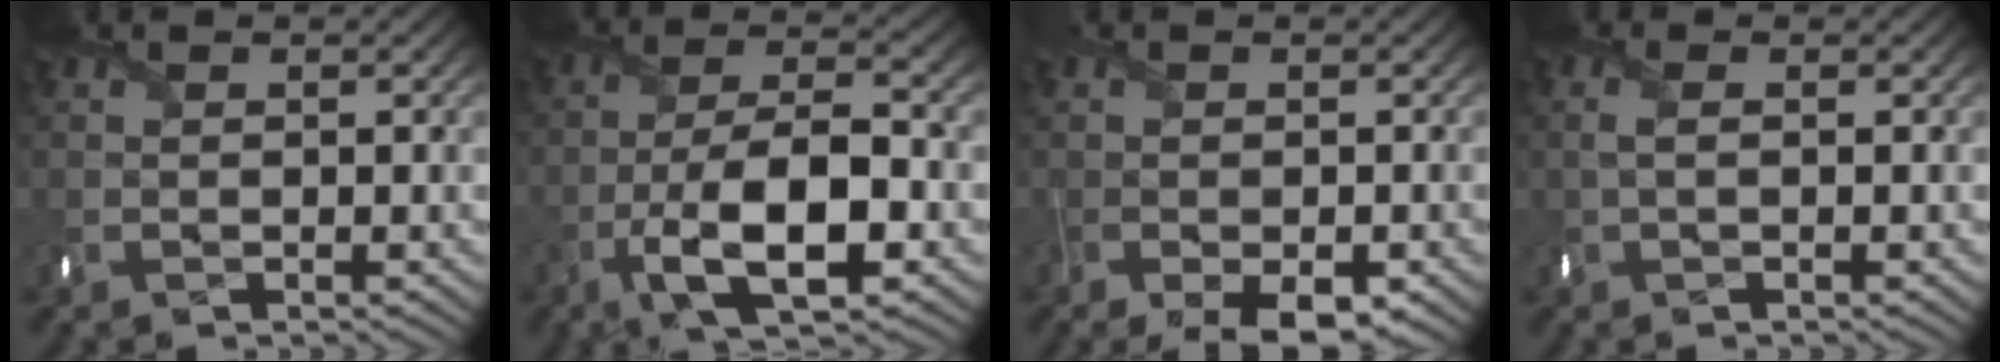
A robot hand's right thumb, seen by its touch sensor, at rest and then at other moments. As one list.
[{"total": 9.8, "force": [-4.1, 3.4, 8.2], "torque": [-0.149, 0.000, -0.080]}, {"total": 4.5, "force": [-2.5, 2.1, 3.0], "torque": [-0.065, -0.015, -0.043]}, {"total": 1.9, "force": [-0.1, 0.6, 1.8], "torque": [-0.048, 0.003, -0.003]}]